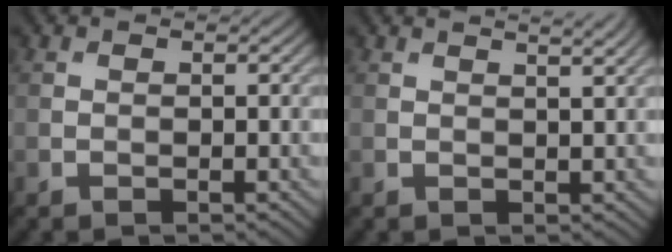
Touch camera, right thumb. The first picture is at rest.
{"total": 2.7, "force": [2.1, 0.6, 1.5], "torque": [-0.014, 0.005, 0.018]}